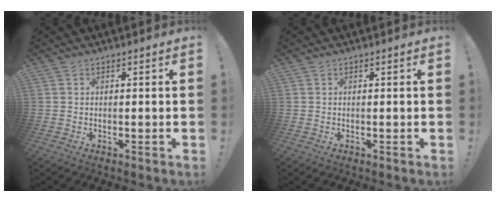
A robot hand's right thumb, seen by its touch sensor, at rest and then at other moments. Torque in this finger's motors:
{"motor_torque": [-0.12, -0.08, 0.00, 0.00, 0.00]}